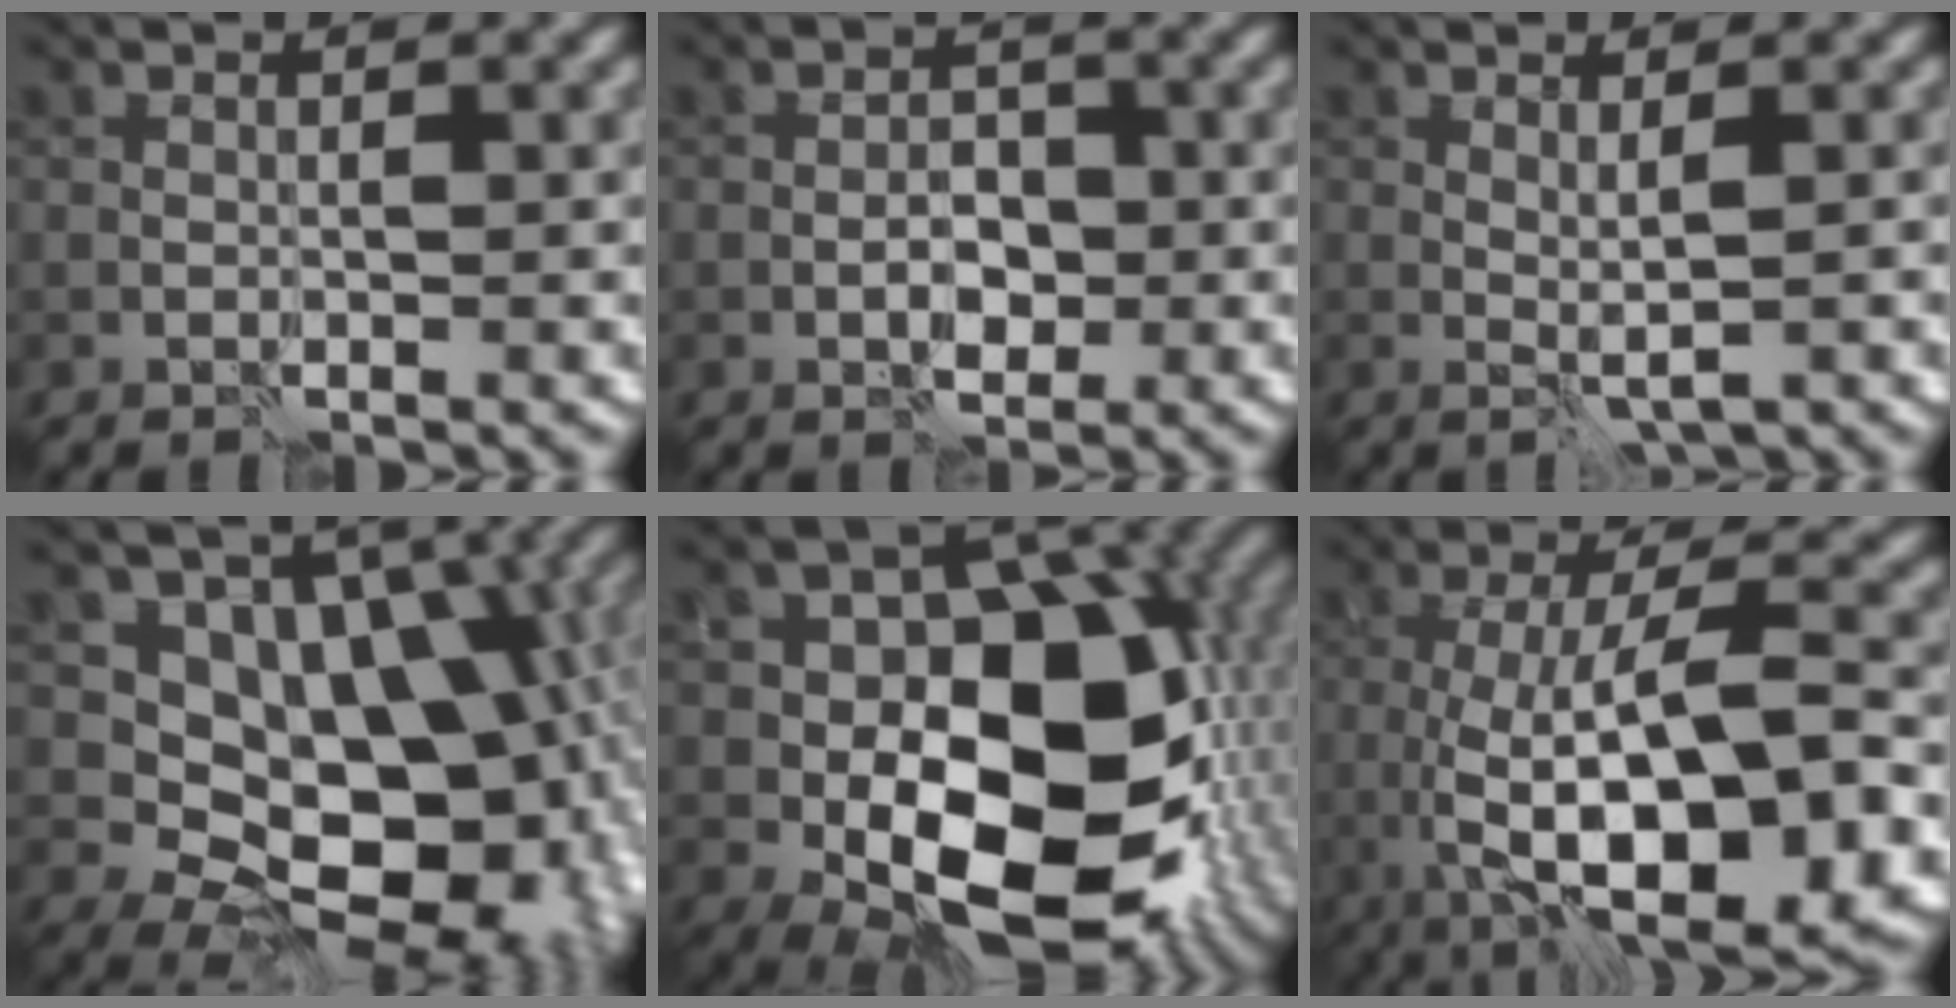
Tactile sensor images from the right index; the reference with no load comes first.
{"total": 2.6, "force": [-0.7, 1.6, 1.9], "torque": [-0.024, 0.006, -0.015]}
{"total": 1.5, "force": [0.4, 0.1, 1.5], "torque": [-0.027, -0.004, 0.010]}
{"total": 15.0, "force": [-0.4, 10.3, 10.9], "torque": [-0.128, -0.007, -0.010]}
{"total": 16.7, "force": [-2.8, 10.9, 12.3], "torque": [-0.162, -0.004, -0.043]}
{"total": 12.6, "force": [-2.5, 4.3, 11.6], "torque": [-0.174, -0.004, -0.041]}